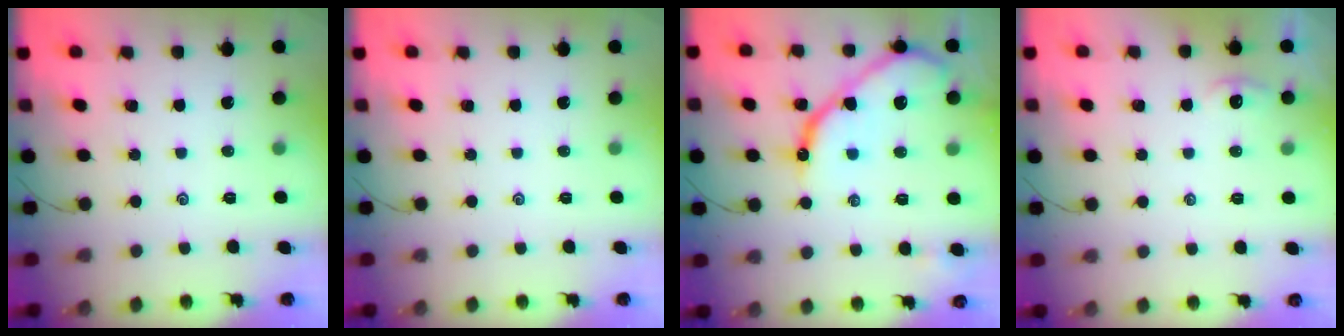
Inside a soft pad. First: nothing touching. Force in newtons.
{"total": 0.0}
{"total": 14.0, "press": 13.9, "slide": 1.6}
{"total": 0.0}